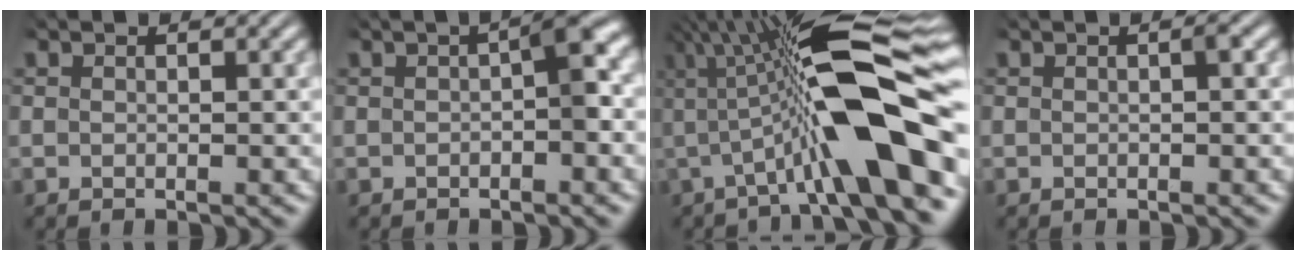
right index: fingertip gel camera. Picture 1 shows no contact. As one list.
[{"total": 3.1, "force": [0.2, 1.2, 2.8], "torque": [-0.035, 0.008, -0.001]}, {"total": 11.7, "force": [1.3, 3.5, 11.1], "torque": [-0.174, 0.014, 0.012]}, {"total": 0.8, "force": [0.1, 0.3, 0.8], "torque": [-0.006, 0.005, -0.001]}]